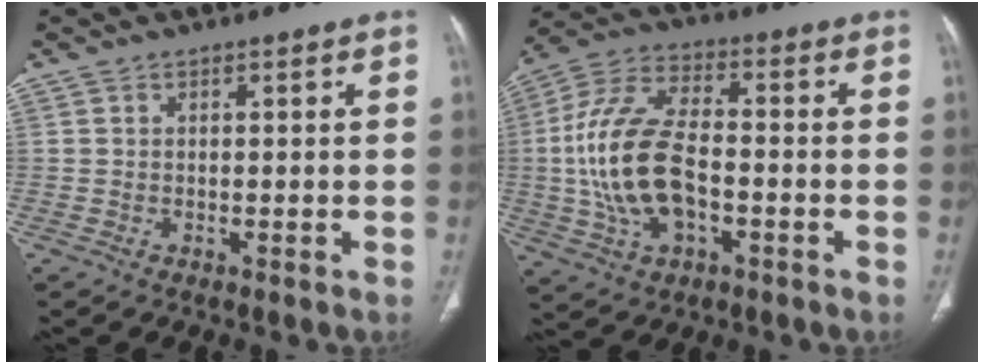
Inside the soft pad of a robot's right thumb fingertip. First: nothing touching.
{"total": 17.1, "force": [-2.2, 9.2, 14.3], "torque": [-0.292, 0.023, -0.040]}